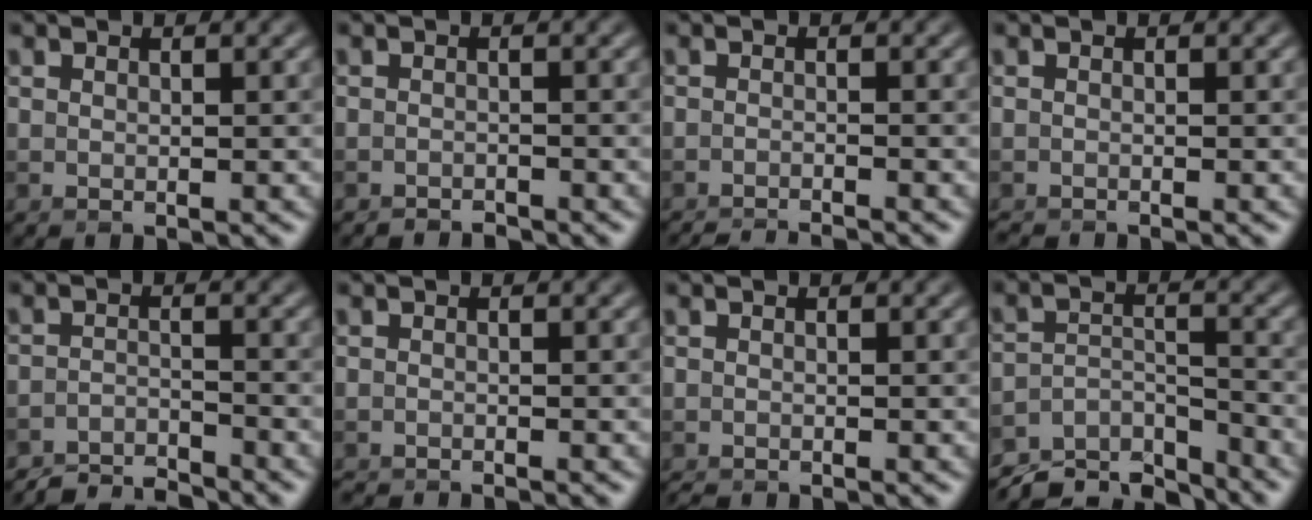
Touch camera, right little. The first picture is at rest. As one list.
[{"total": 1.2, "force": [-1.2, 0.1, 0.2], "torque": [0.002, -0.001, -0.021]}, {"total": 3.7, "force": [-3.4, 0.4, 1.2], "torque": [-0.014, -0.007, -0.054]}, {"total": 0.9, "force": [-0.9, -0.1, 0.1], "torque": [0.004, -0.004, -0.016]}, {"total": 4.0, "force": [-3.9, 0.5, 0.8], "torque": [-0.014, -0.004, -0.075]}, {"total": 1.5, "force": [-1.5, 0.0, 0.3], "torque": [0.000, -0.006, -0.027]}, {"total": 0.8, "force": [-0.8, -0.1, 0.1], "torque": [0.003, -0.004, -0.016]}, {"total": 7.1, "force": [-6.6, 1.7, 2.1], "torque": [-0.036, -0.010, -0.117]}]